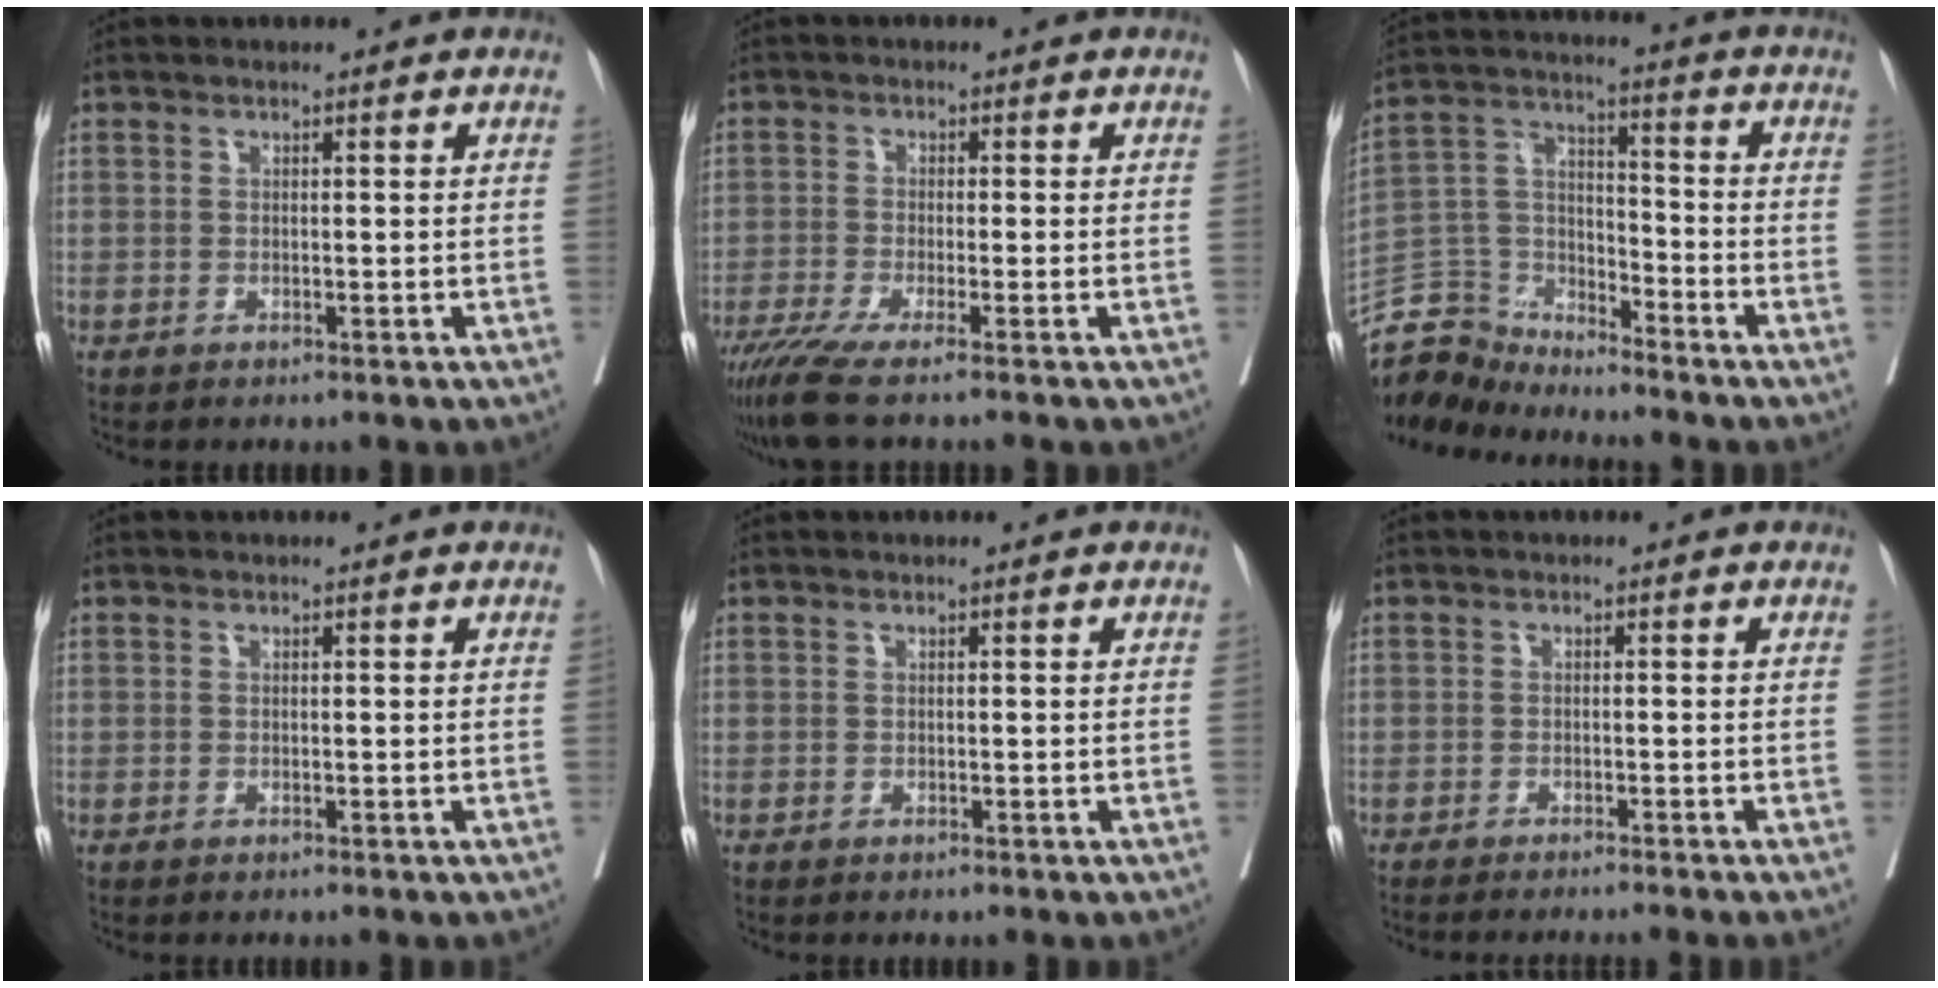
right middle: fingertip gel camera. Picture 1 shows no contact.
{"total": 7.1, "force": [-5.3, -0.5, 4.7], "torque": [-0.074, -0.021, -0.092]}
{"total": 8.3, "force": [-8.2, 1.4, -0.7], "torque": [0.011, 0.028, -0.163]}
{"total": 0.0}
{"total": 0.0}
{"total": 7.7, "force": [-6.8, -1.3, 3.3], "torque": [-0.012, -0.018, -0.089]}